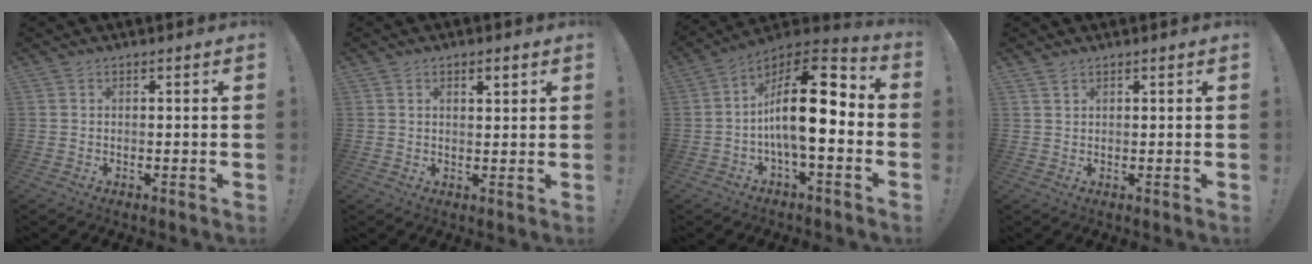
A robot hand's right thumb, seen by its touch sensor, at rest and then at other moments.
{"total": 2.0, "force": [1.3, 0.7, 1.3], "torque": [-0.012, -0.006, 0.019]}
{"total": 19.3, "force": [-0.8, 7.8, 17.7], "torque": [-0.286, 0.011, -0.012]}
{"total": 1.5, "force": [1.2, 0.5, 0.7], "torque": [-0.007, -0.005, 0.021]}